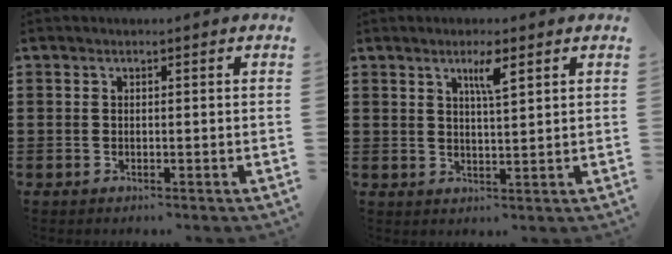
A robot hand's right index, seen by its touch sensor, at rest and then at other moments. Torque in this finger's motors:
{"motor_torque": [0.56, 0.06, 0.14, 0.08]}